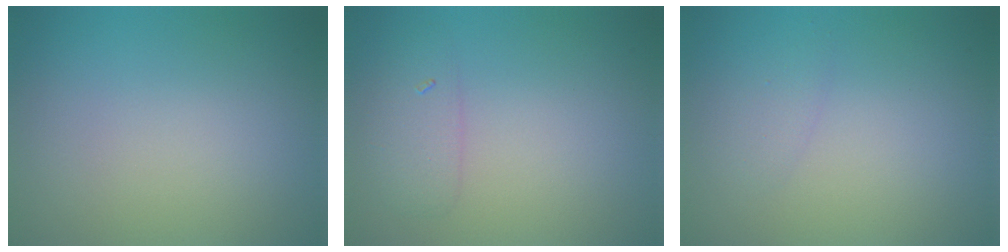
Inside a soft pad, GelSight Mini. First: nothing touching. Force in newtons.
{"total": 1.8, "press": 1.8, "slide": 0.1}
{"total": 0.9, "press": 0.9, "slide": 0.1}